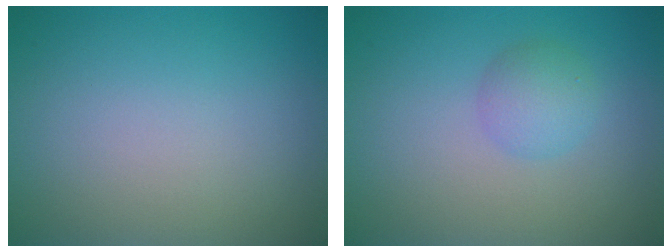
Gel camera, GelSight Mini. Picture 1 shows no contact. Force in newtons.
{"total": 2.2, "press": 2.2, "slide": 0.1}